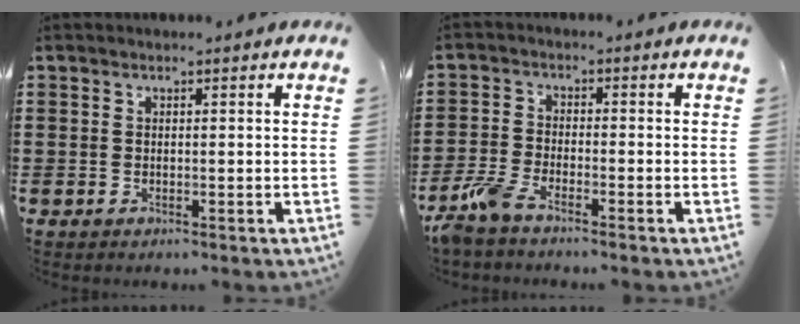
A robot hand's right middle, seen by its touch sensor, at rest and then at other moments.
{"total": 4.6, "force": [-3.7, 0.8, 2.6], "torque": [-0.086, -0.012, -0.080]}